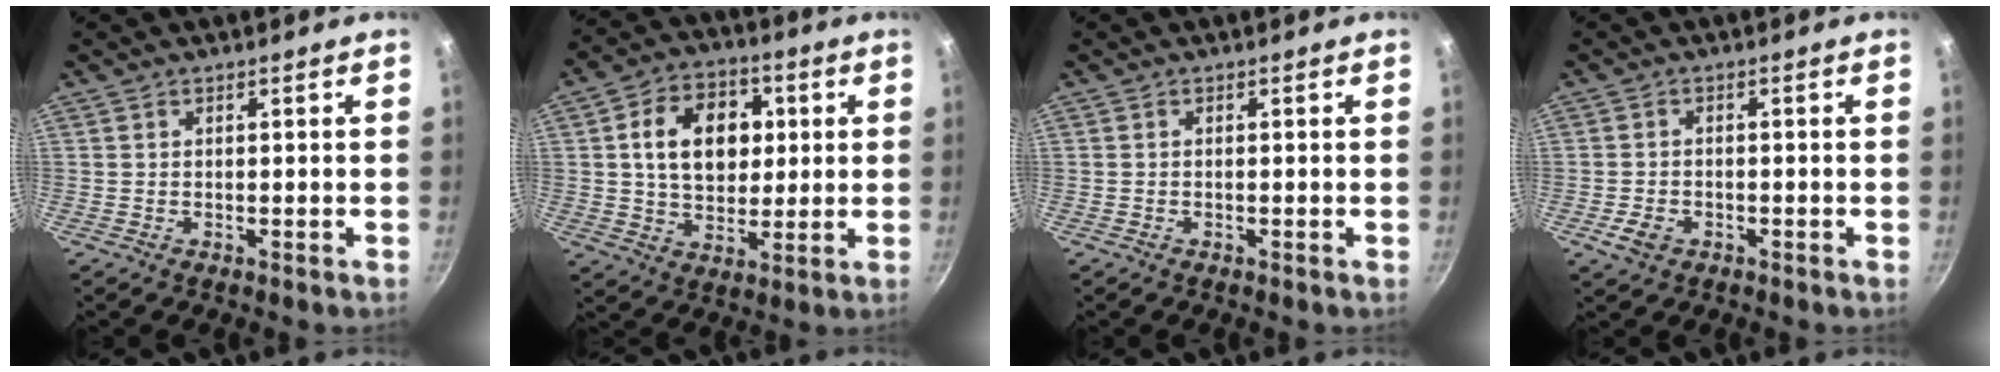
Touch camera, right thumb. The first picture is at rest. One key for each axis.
{"total": 14.7, "fx": 2.6, "fy": 10.8, "fz": 9.6, "tx": -0.117, "ty": 0.009, "tz": 0.038}
{"total": 0.0}
{"total": 3.6, "fx": -1.7, "fy": 2.4, "fz": 2.1, "tx": -0.042, "ty": 0.010, "tz": -0.032}